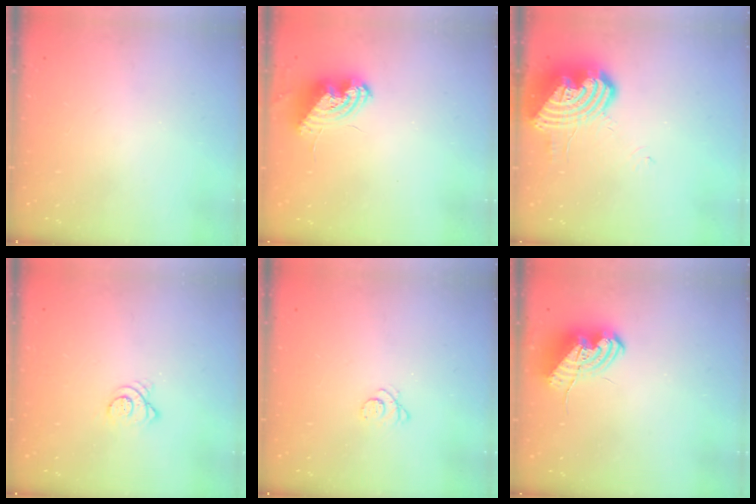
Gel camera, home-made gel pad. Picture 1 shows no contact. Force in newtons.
{"total": 8.6, "press": 8.6, "slide": 0.9}
{"total": 14.8, "press": 14.7, "slide": 2.1}
{"total": 3.2, "press": 3.2, "slide": 0.2}
{"total": 2.6, "press": 2.6, "slide": 0.3}
{"total": 8.9, "press": 8.8, "slide": 1.3}